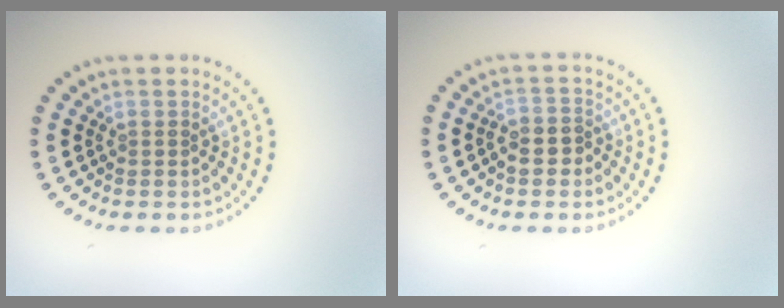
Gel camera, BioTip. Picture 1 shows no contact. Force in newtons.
{"total": 2.3, "press": 2.1, "slide": 0.9}